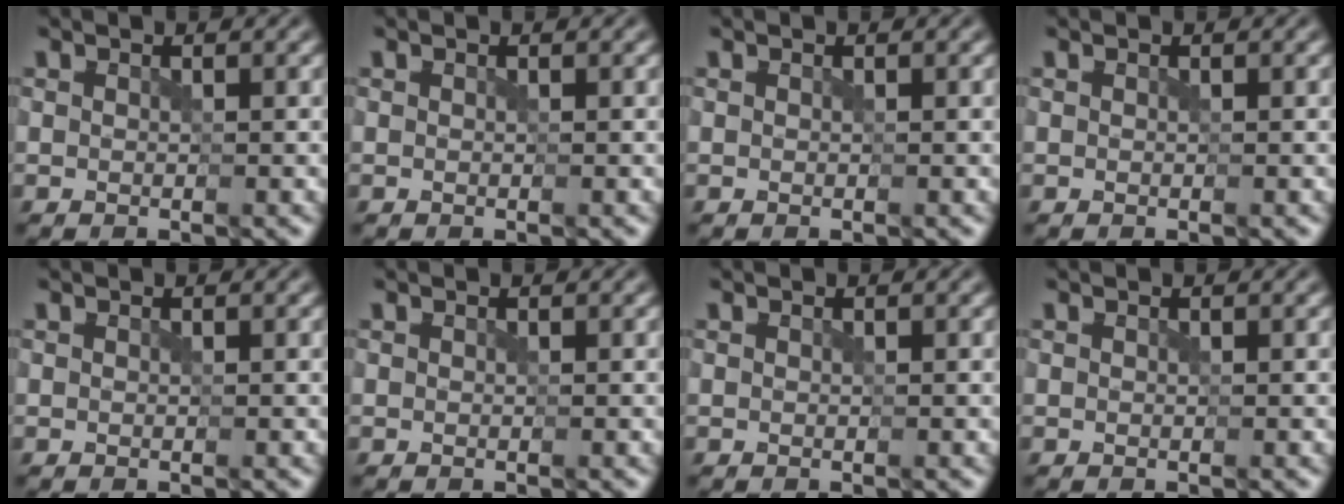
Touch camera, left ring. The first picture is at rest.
{"total": 0.0}
{"total": 0.0}
{"total": 0.0}
{"total": 0.0}
{"total": 0.0}
{"total": 0.0}
{"total": 0.0}